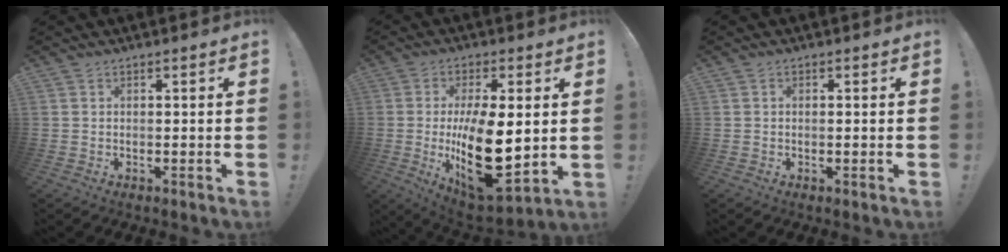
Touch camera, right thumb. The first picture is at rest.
{"total": 21.1, "force": [-0.7, 10.2, 18.5], "torque": [-0.306, -0.026, 0.006]}
{"total": 0.5, "force": [-0.1, 0.1, 0.5], "torque": [-0.005, 0.000, -0.003]}